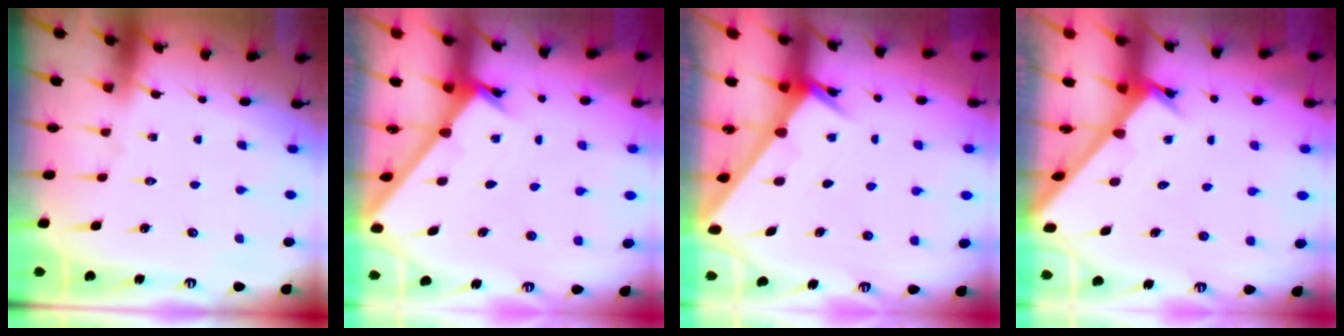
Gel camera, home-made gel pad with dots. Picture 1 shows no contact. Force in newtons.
{"total": 2.0, "press": 2.0, "slide": 0.1}
{"total": 2.0, "press": 2.0, "slide": 0.1}
{"total": 2.2, "press": 2.2, "slide": 0.1}